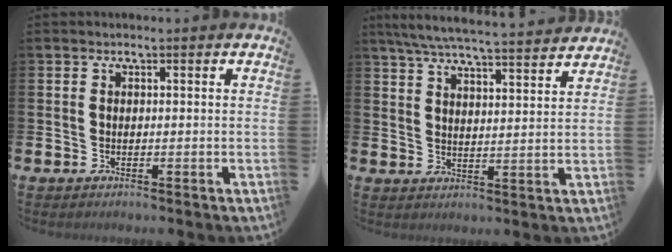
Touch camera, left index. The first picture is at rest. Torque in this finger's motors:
{"motor_torque": [0.43, -0.80, 0.15, 0.17]}